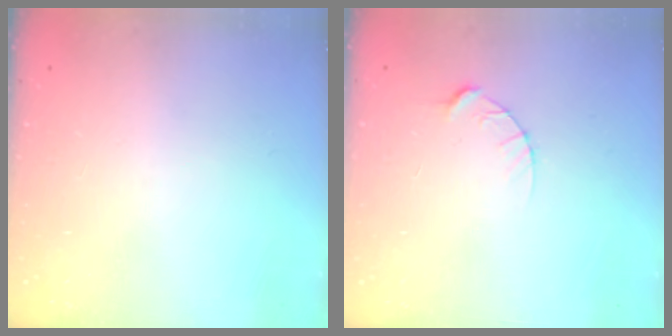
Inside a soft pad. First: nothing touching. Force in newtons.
{"total": 4.7, "press": 4.7, "slide": 0.6}